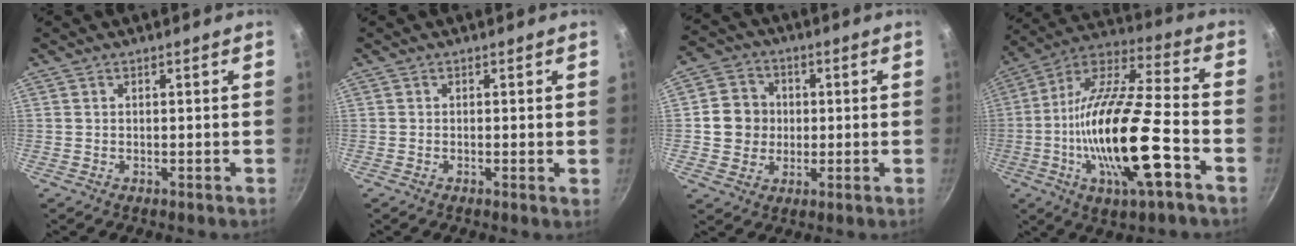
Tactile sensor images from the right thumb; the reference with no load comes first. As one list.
[{"total": 0.7, "force": [0.0, 0.1, 0.7], "torque": [-0.009, -0.004, -0.003]}, {"total": 8.6, "force": [0.5, 8.0, 3.1], "torque": [-0.019, 0.011, 0.001]}, {"total": 23.8, "force": [-6.8, 6.9, 21.8], "torque": [-0.396, 0.022, -0.133]}]